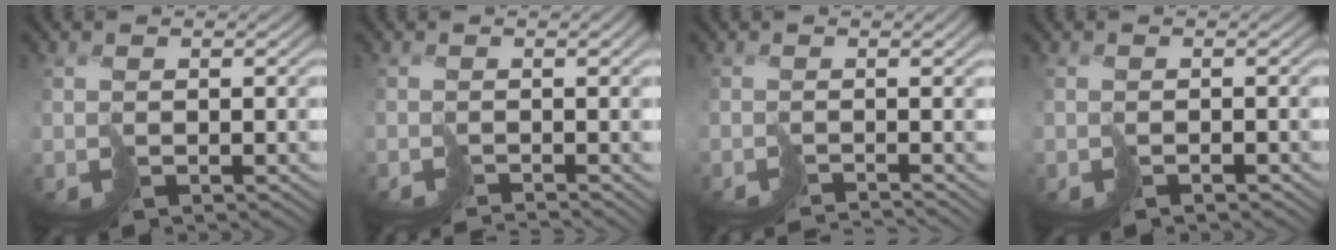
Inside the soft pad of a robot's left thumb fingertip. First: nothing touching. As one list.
[{"total": 2.8, "force": [-2.2, -0.6, 1.6], "torque": [-0.007, -0.004, -0.038]}, {"total": 3.3, "force": [-2.5, -0.5, 2.1], "torque": [-0.012, -0.007, -0.040]}, {"total": 1.1, "force": [-1.1, 0.0, -0.2], "torque": [0.011, -0.001, -0.017]}]